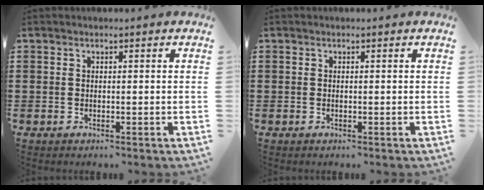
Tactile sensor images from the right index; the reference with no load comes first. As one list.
[{"total": 0.0}]